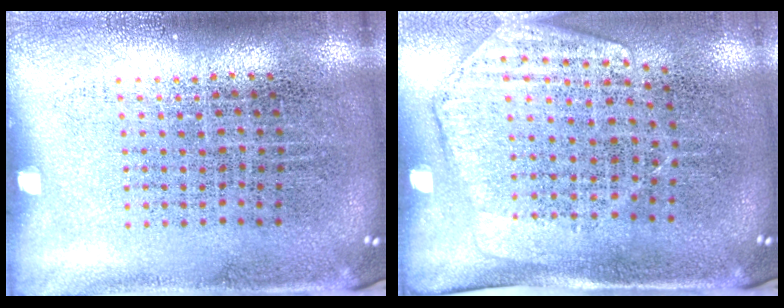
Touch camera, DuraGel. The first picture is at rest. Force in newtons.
{"total": 1.7, "press": 1.4, "slide": 0.9}